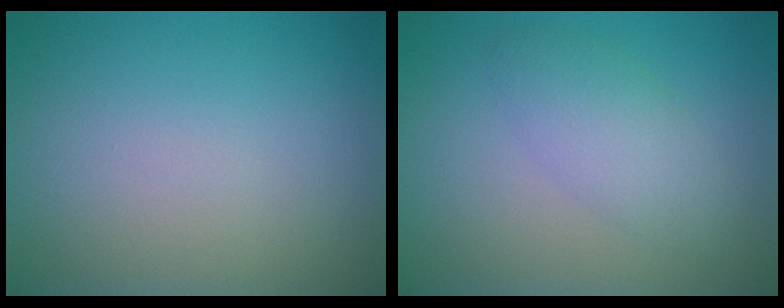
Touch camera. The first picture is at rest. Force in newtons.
{"total": 2.9, "press": 2.9, "slide": 0.1}